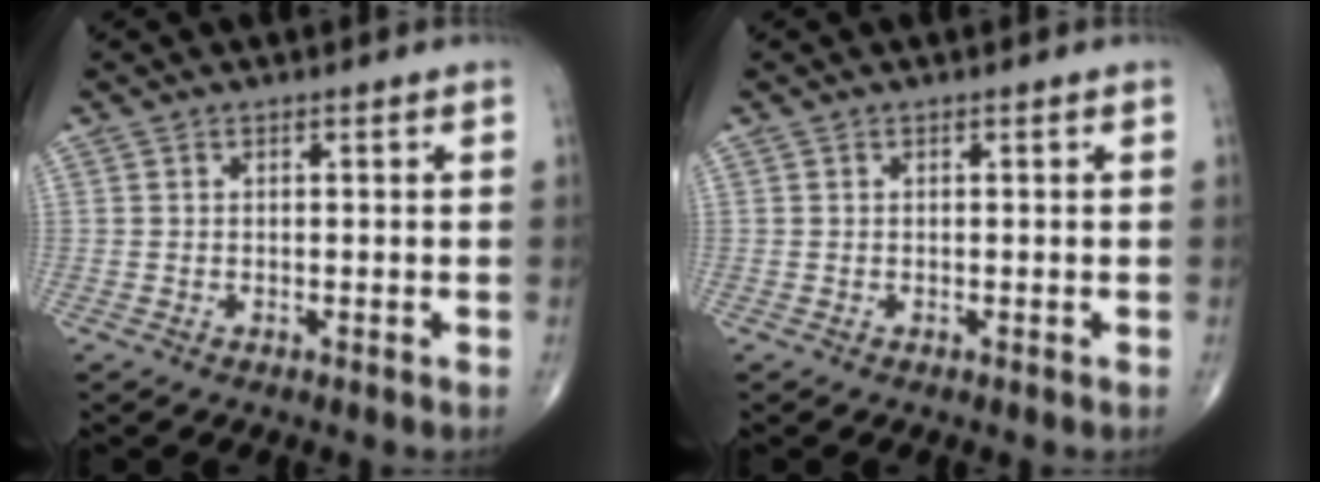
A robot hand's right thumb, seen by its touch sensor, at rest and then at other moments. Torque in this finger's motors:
{"motor_torque": [0.00, 0.00, 0.00, 0.00, 0.00]}